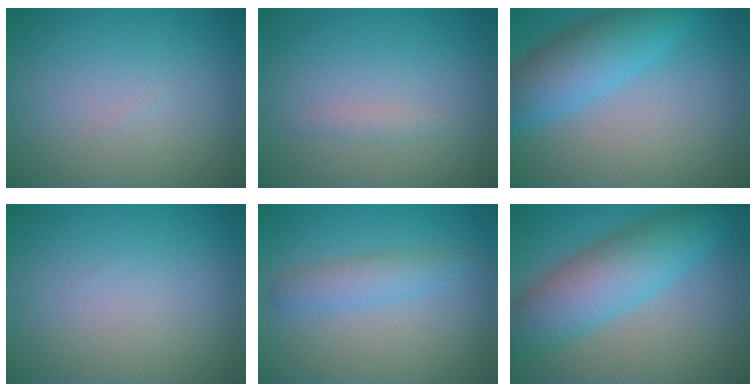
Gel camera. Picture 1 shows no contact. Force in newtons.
{"total": 0.8, "press": 0.8, "slide": 0.1}
{"total": 6.3, "press": 6.3, "slide": 0.0}
{"total": 0.0}
{"total": 2.4, "press": 2.4, "slide": 0.1}
{"total": 7.7, "press": 7.7, "slide": 0.1}